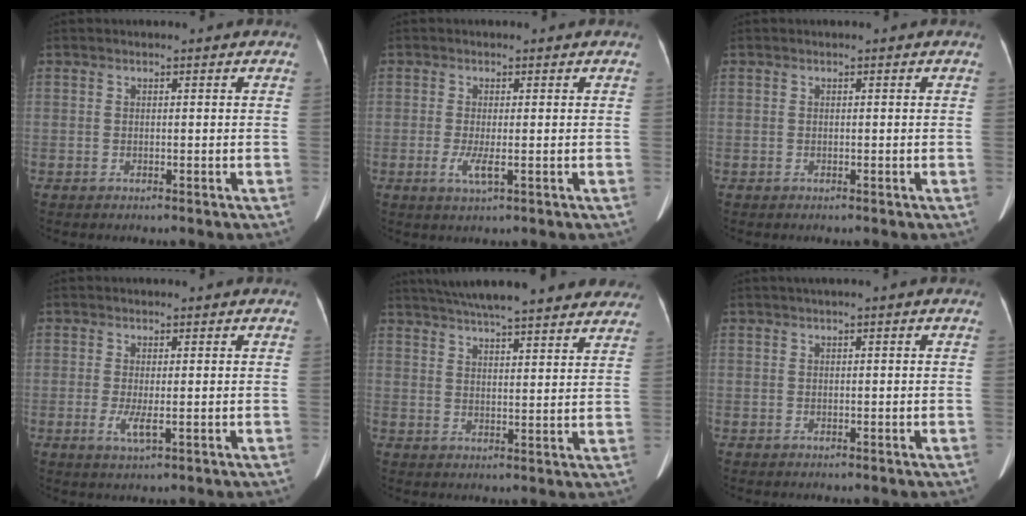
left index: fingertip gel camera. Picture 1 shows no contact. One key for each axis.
{"total": 2.6, "fx": -0.8, "fy": 0.4, "fz": 2.5, "tx": -0.055, "ty": -0.009, "tz": -0.012}
{"total": 0.0}
{"total": 2.5, "fx": -0.6, "fy": 0.5, "fz": 2.4, "tx": -0.052, "ty": -0.009, "tz": -0.007}
{"total": 24.0, "fx": 20.8, "fy": 3.8, "fz": 11.4, "tx": -0.187, "ty": 0.015, "tz": 0.265}
{"total": 0.7, "fx": 0.1, "fy": -0.1, "fz": 0.7, "tx": -0.021, "ty": 0.009, "tz": 0.005}